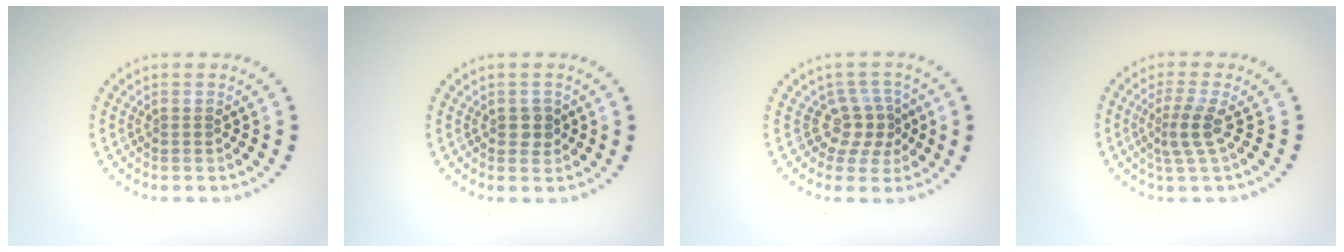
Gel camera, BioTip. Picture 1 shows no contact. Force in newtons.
{"total": 1.3, "press": 1.3, "slide": 0.3}
{"total": 3.0, "press": 2.2, "slide": 2.0}
{"total": 2.5, "press": 1.8, "slide": 1.8}